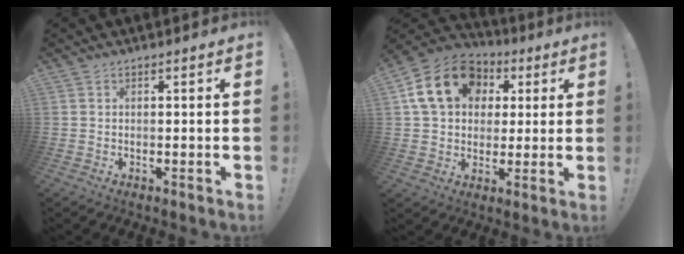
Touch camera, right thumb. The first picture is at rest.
{"total": 18.4, "force": [6.2, 14.0, 10.4], "torque": [-0.154, -0.003, 0.120]}